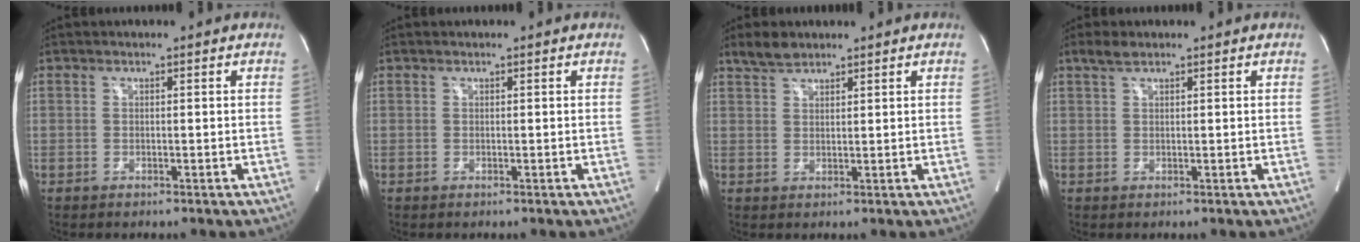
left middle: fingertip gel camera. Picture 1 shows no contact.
{"total": 0.0}
{"total": 3.3, "force": [2.8, 1.2, 1.2], "torque": [-0.030, 0.010, 0.056]}
{"total": 2.0, "force": [1.6, 0.6, 1.2], "torque": [-0.030, 0.011, 0.034]}